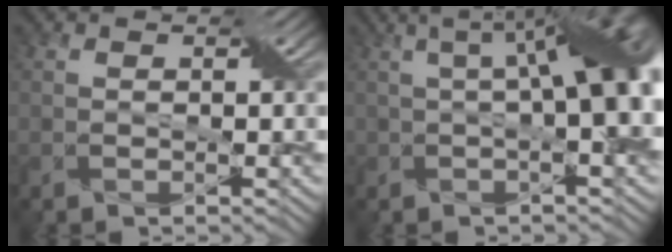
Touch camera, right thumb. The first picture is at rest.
{"total": 11.4, "force": [0.8, 4.1, 10.6], "torque": [-0.128, 0.029, -0.002]}